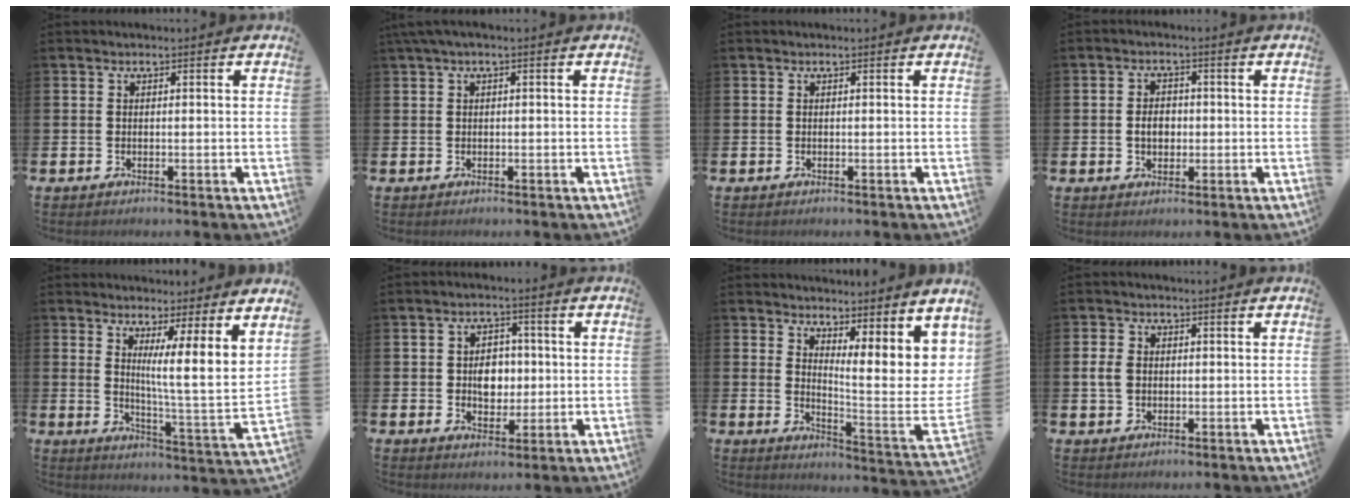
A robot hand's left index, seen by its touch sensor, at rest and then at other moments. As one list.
[{"total": 1.0, "force": [0.2, 0.1, 1.0], "torque": [-0.023, 0.002, 0.003]}, {"total": 0.0}, {"total": 3.1, "force": [-0.2, 2.3, 2.0], "torque": [-0.024, 0.003, -0.010]}, {"total": 6.4, "force": [4.9, -0.9, 4.0], "torque": [-0.065, -0.070, 0.073]}, {"total": 4.7, "force": [0.1, 3.6, 3.0], "torque": [-0.042, 0.005, -0.007]}, {"total": 7.2, "force": [5.1, 1.7, 4.8], "torque": [-0.071, -0.070, 0.083]}, {"total": 2.8, "force": [0.7, 2.2, 1.6], "torque": [-0.031, 0.009, 0.010]}]